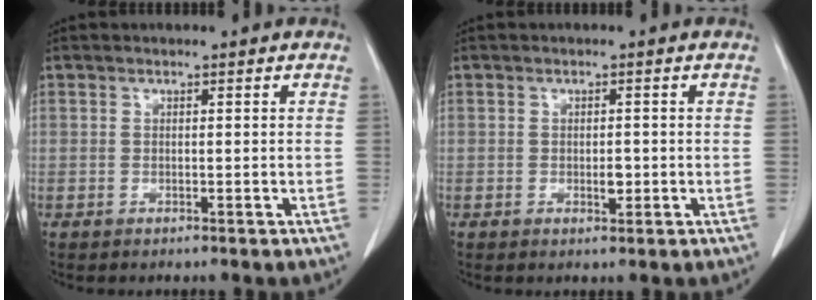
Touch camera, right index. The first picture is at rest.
{"total": 1.7, "force": [-0.3, 0.8, 1.4], "torque": [-0.020, 0.000, -0.002]}